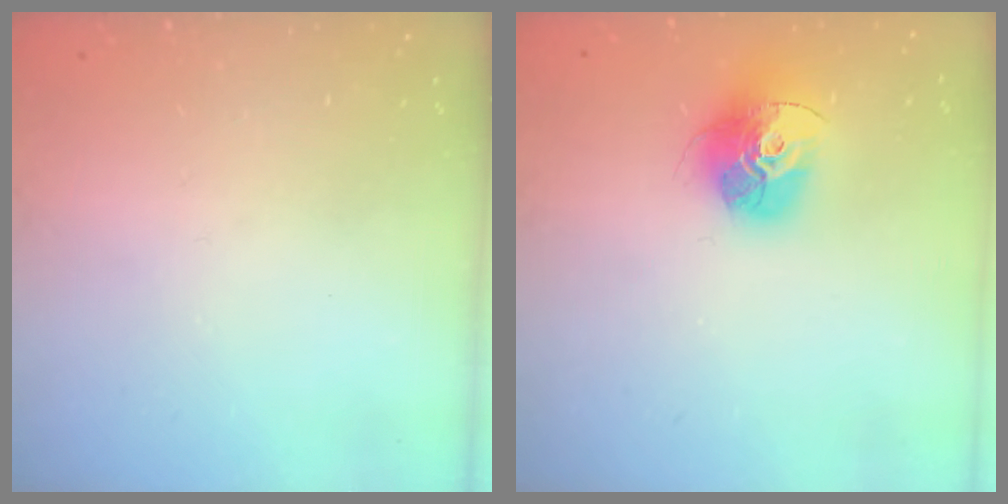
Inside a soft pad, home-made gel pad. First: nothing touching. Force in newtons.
{"total": 15.8, "press": 15.7, "slide": 1.6}